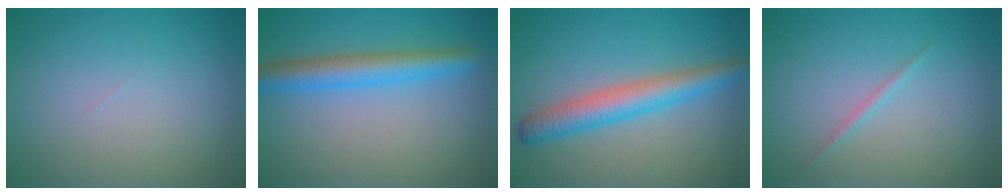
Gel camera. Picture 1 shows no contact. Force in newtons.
{"total": 4.4, "press": 4.4, "slide": 0.2}
{"total": 4.4, "press": 4.4, "slide": 0.1}
{"total": 0.7, "press": 0.7, "slide": 0.1}